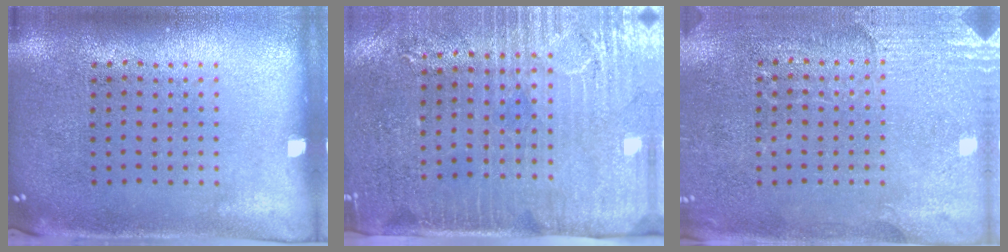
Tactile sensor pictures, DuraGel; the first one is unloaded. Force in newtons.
{"total": 3.2, "press": 2.8, "slide": 1.6}
{"total": 2.8, "press": 2.6, "slide": 0.8}